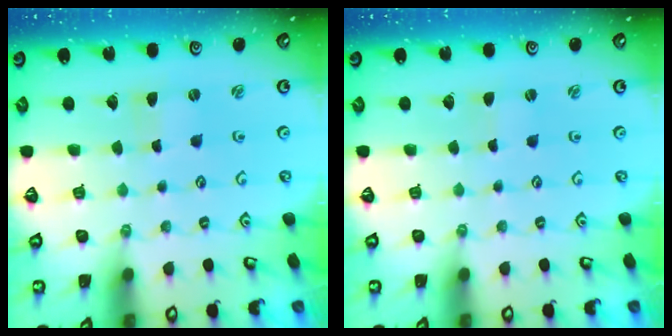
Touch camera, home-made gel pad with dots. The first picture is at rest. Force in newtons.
{"total": 0.0}